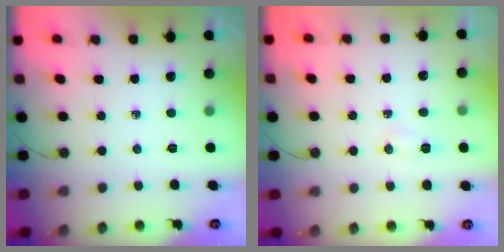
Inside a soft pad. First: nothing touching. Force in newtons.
{"total": 22.9, "press": 8.0, "slide": 21.4}